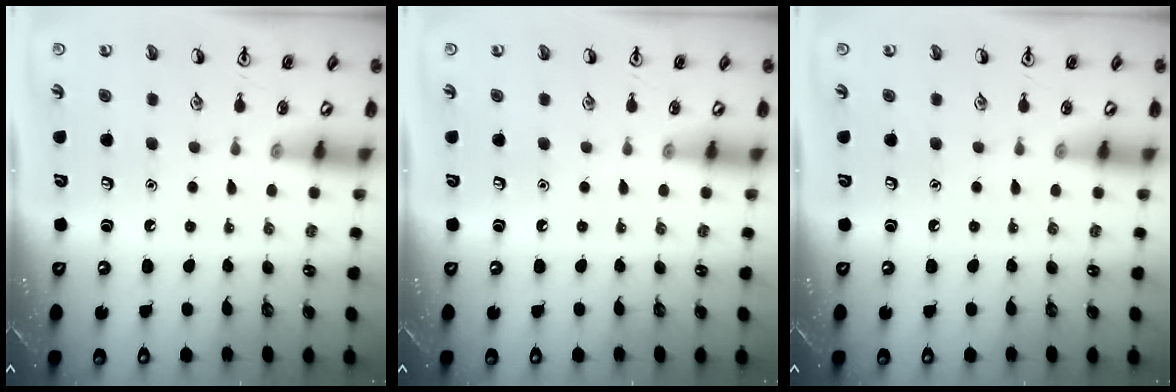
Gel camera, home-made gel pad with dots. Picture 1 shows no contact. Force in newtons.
{"total": 0.0}
{"total": 0.0}